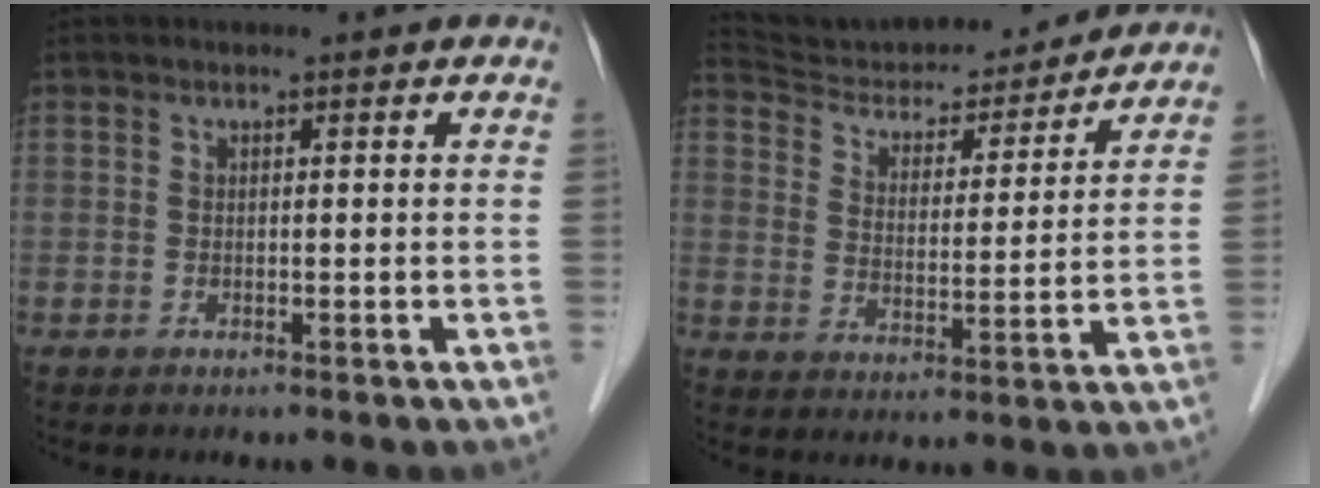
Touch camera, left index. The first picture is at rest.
{"total": 18.6, "force": [17.7, 3.6, 4.4], "torque": [-0.070, 0.004, 0.264]}